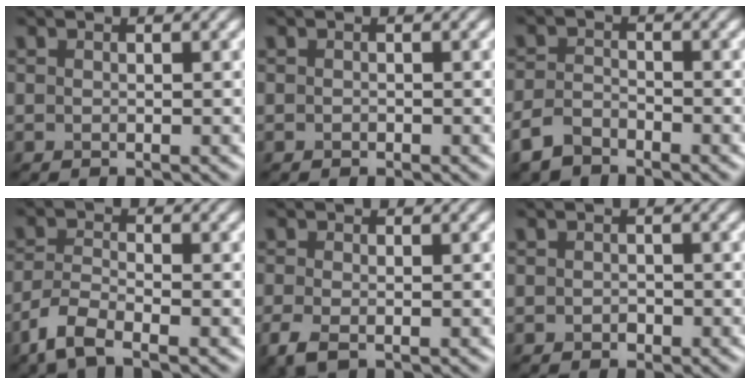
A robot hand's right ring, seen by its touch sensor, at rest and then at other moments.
{"total": 0.0}
{"total": 2.9, "force": [-2.4, 1.3, 1.1], "torque": [-0.024, -0.004, -0.059]}
{"total": 3.7, "force": [-2.7, 1.1, 2.3], "torque": [-0.054, -0.007, -0.067]}
{"total": 2.2, "force": [-1.1, 1.0, 1.7], "torque": [-0.043, -0.008, -0.028]}
{"total": 0.7, "force": [-0.3, 0.5, 0.3], "torque": [-0.004, -0.003, -0.006]}